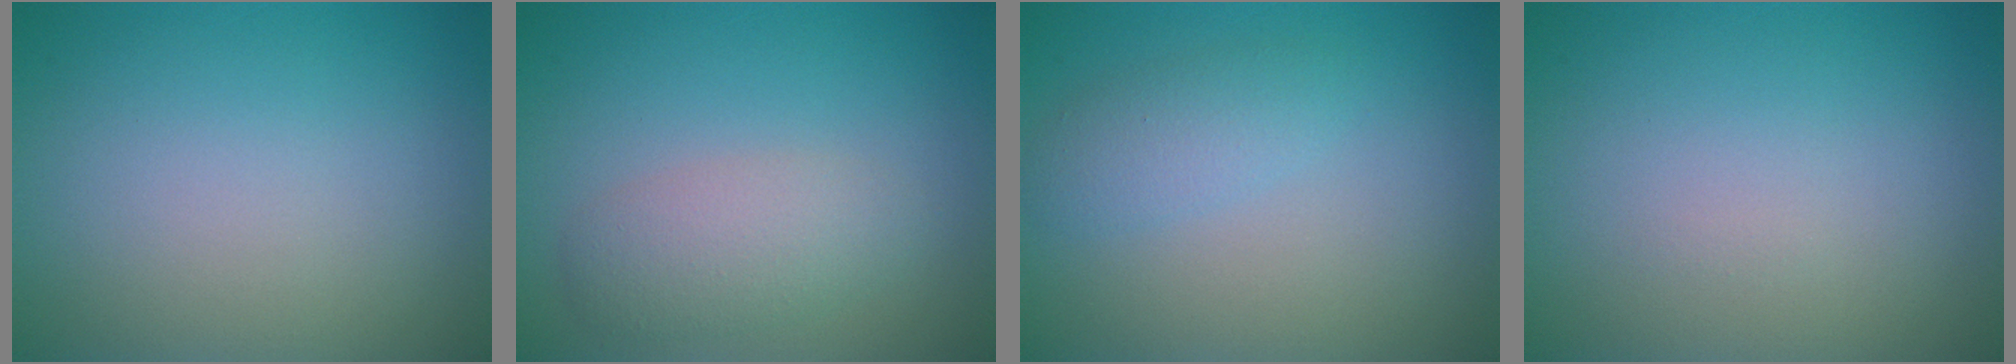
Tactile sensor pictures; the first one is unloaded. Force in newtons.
{"total": 2.9, "press": 2.9, "slide": 0.1}
{"total": 2.0, "press": 2.0, "slide": 0.1}
{"total": 0.0}